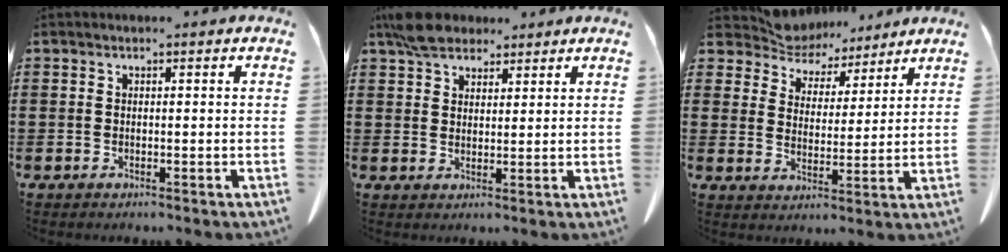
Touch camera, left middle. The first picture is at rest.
{"total": 5.4, "force": [4.3, 2.5, 2.1], "torque": [-0.047, 0.002, 0.082]}
{"total": 6.4, "force": [6.0, 2.3, 0.2], "torque": [-0.044, -0.038, 0.108]}